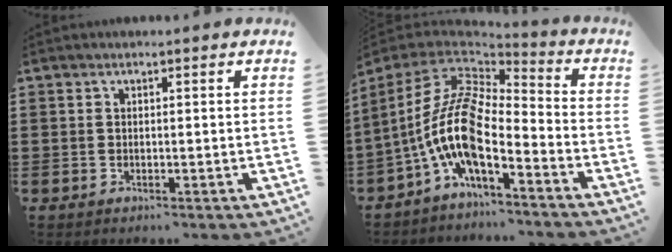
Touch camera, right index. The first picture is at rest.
{"total": 12.0, "force": [-3.9, 4.3, 10.5], "torque": [-0.253, -0.017, -0.093]}